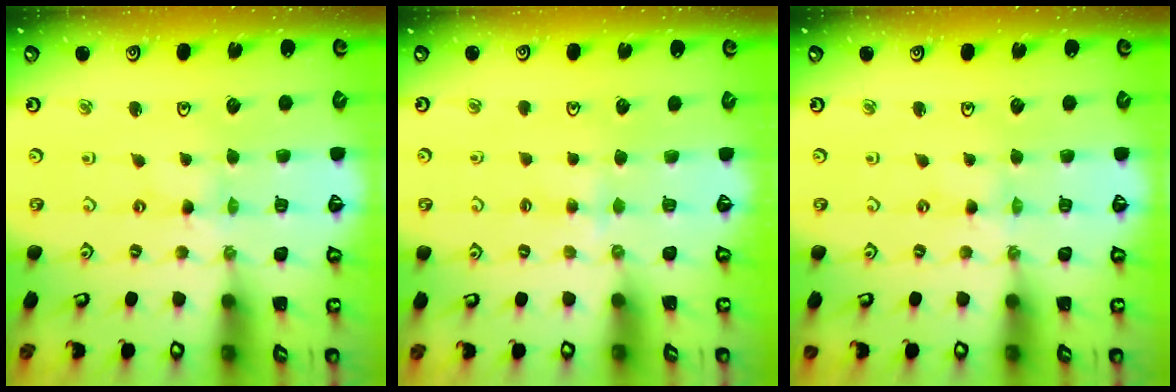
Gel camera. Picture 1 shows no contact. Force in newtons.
{"total": 3.0, "press": 3.0, "slide": 0.5}
{"total": 0.0}